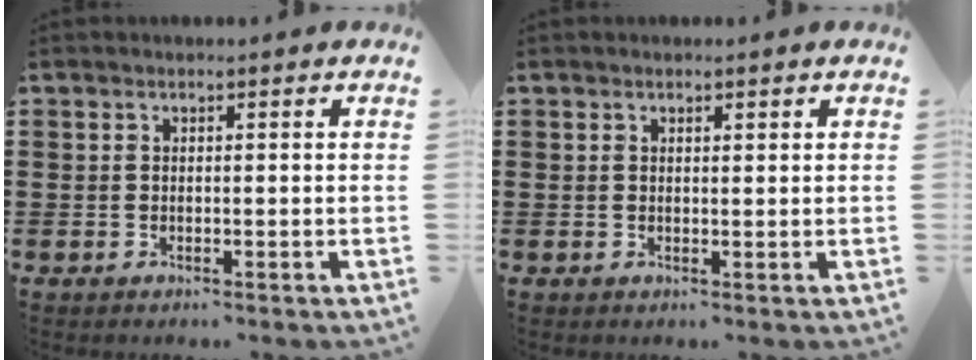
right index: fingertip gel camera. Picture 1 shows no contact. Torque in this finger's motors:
{"motor_torque": [-0.19, 0.26, 0.06, -0.01]}